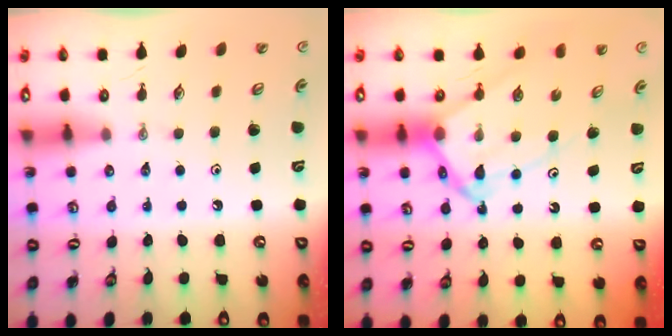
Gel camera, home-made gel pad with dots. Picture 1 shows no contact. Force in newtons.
{"total": 10.6, "press": 10.5, "slide": 0.9}